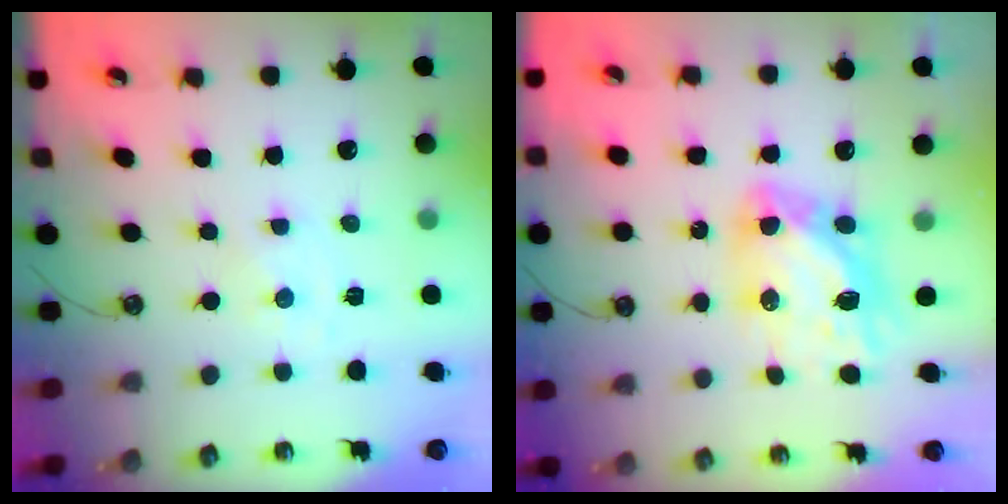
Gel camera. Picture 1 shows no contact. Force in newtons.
{"total": 13.1, "press": 13.0, "slide": 1.6}